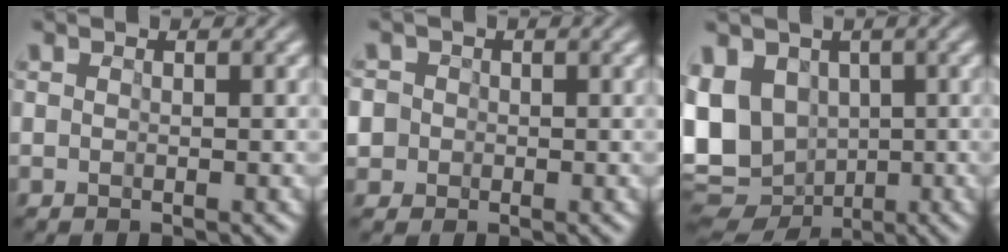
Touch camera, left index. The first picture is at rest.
{"total": 5.5, "force": [-0.8, 5.2, 1.5], "torque": [-0.047, 0.024, -0.033]}
{"total": 12.9, "force": [-1.6, 10.4, 7.5], "torque": [-0.174, 0.003, -0.031]}